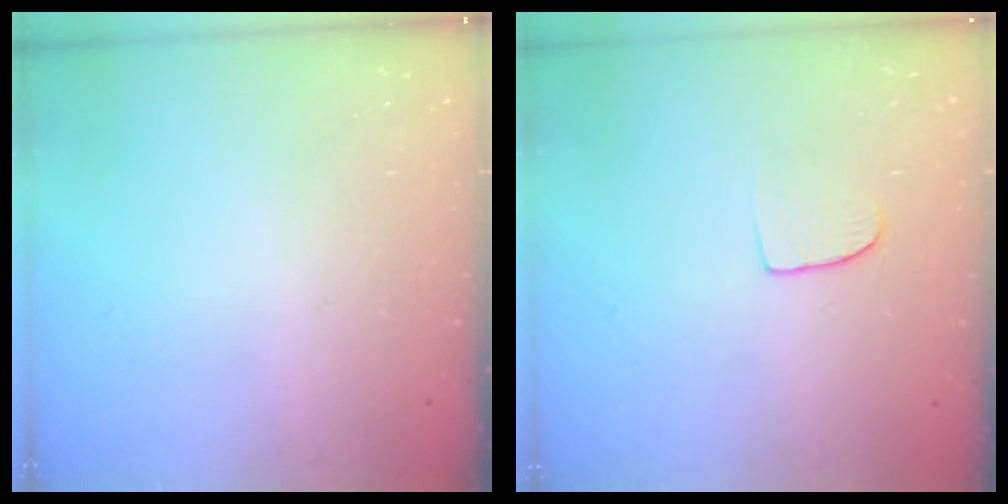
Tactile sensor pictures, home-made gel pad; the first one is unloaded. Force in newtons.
{"total": 6.4, "press": 6.3, "slide": 0.4}